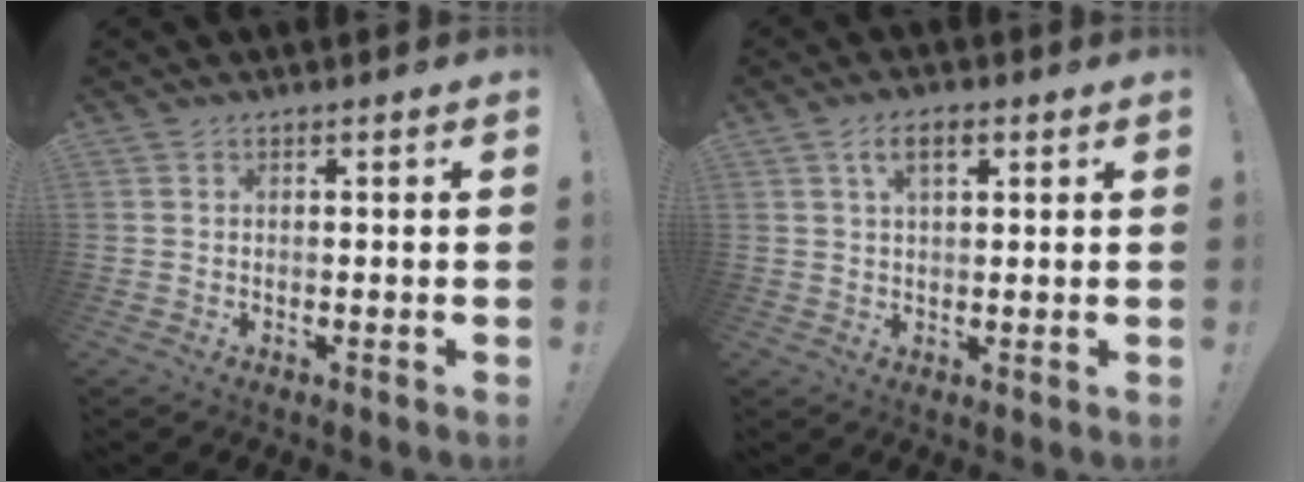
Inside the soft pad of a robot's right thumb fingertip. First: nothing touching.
{"total": 5.3, "force": [2.2, 2.5, 4.2], "torque": [-0.062, 0.000, 0.035]}